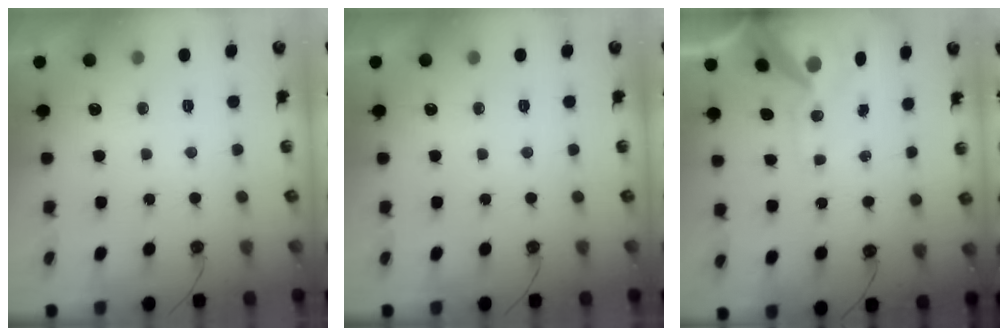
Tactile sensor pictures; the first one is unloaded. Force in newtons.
{"total": 0.0}
{"total": 12.8, "press": 12.6, "slide": 1.7}